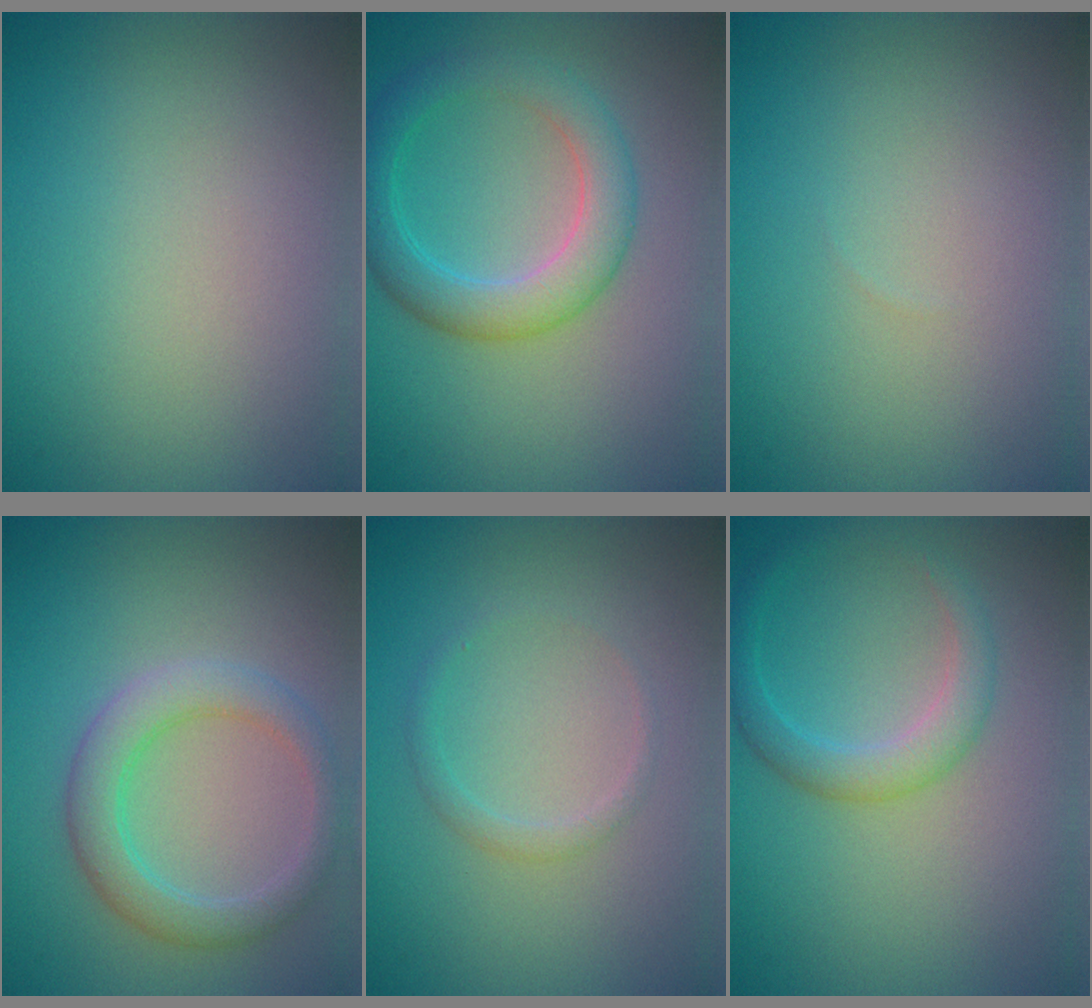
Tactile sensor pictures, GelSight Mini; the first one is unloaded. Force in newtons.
{"total": 4.6, "press": 4.6, "slide": 0.2}
{"total": 0.0}
{"total": 3.7, "press": 3.7, "slide": 0.3}
{"total": 1.1, "press": 1.1, "slide": 0.0}
{"total": 2.6, "press": 2.6, "slide": 0.1}